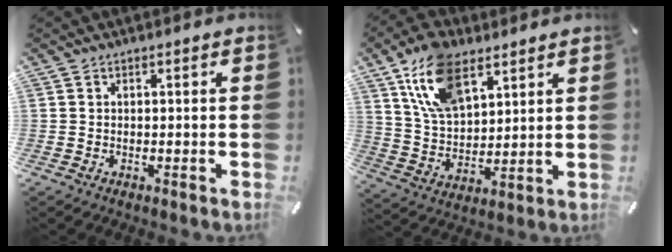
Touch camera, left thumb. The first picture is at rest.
{"total": 14.7, "force": [8.4, 8.2, 8.9], "torque": [-0.204, -0.023, 0.155]}